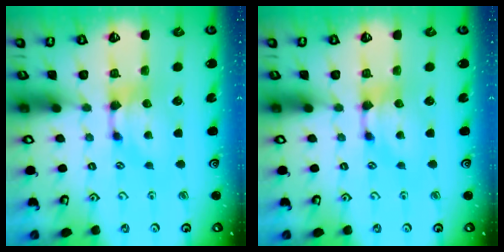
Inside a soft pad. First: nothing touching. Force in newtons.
{"total": 0.0}